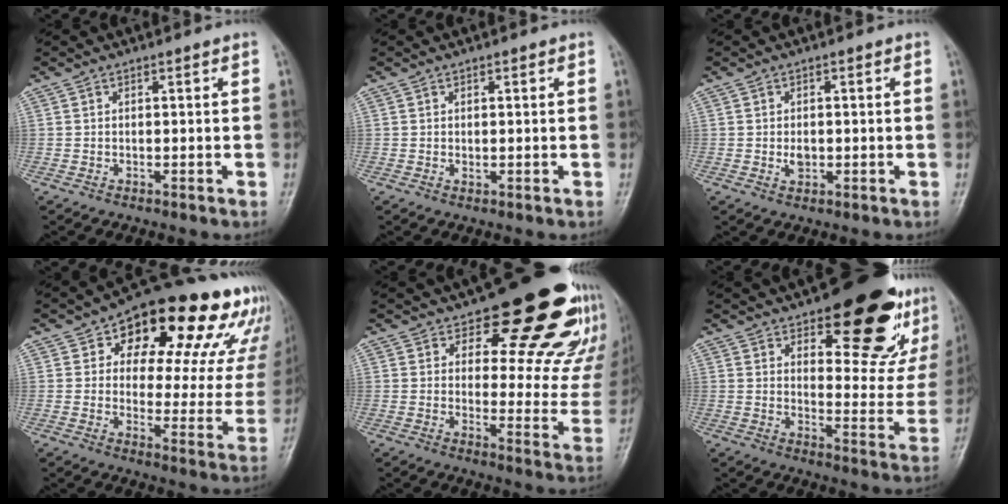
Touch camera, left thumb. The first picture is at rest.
{"total": 1.0, "force": [0.2, 0.6, 0.7], "torque": [-0.007, -0.001, 0.005]}
{"total": 2.2, "force": [-0.2, 1.6, 1.5], "torque": [-0.017, 0.000, -0.004]}
{"total": 23.8, "force": [13.0, 11.6, 16.1], "torque": [-0.171, -0.020, 0.169]}
{"total": 21.3, "force": [15.5, 9.0, 11.5], "torque": [-0.086, -0.096, 0.185]}
{"total": 22.0, "force": [13.4, 8.8, 15.1], "torque": [-0.148, -0.073, 0.179]}